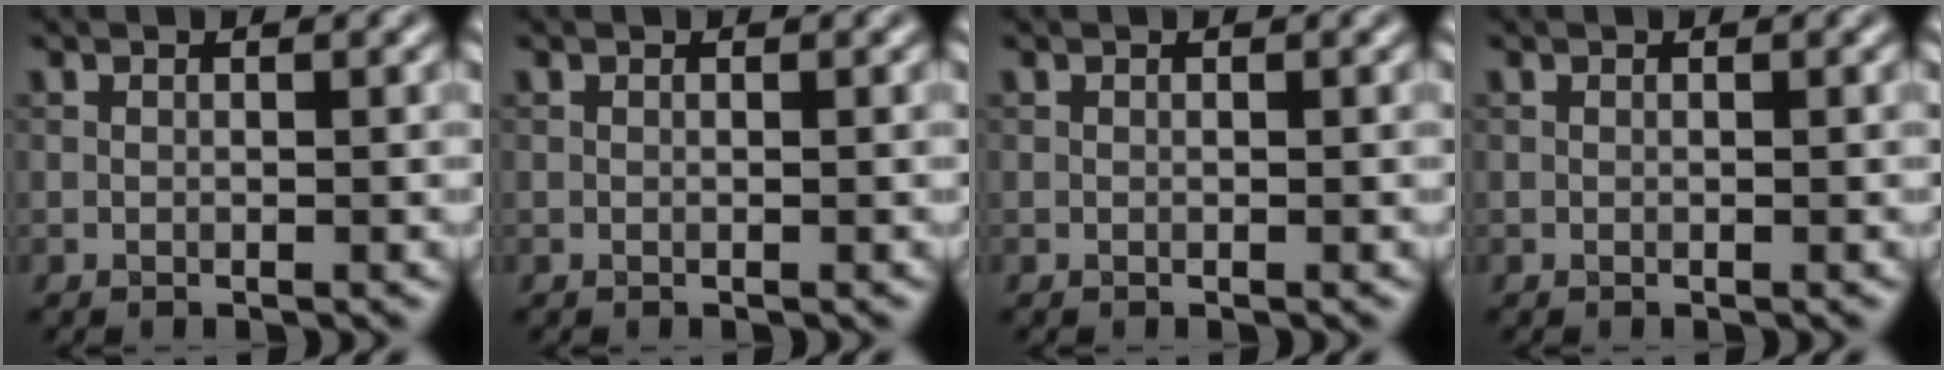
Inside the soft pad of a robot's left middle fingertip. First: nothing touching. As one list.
[{"total": 0.0}, {"total": 0.0}, {"total": 0.0}]